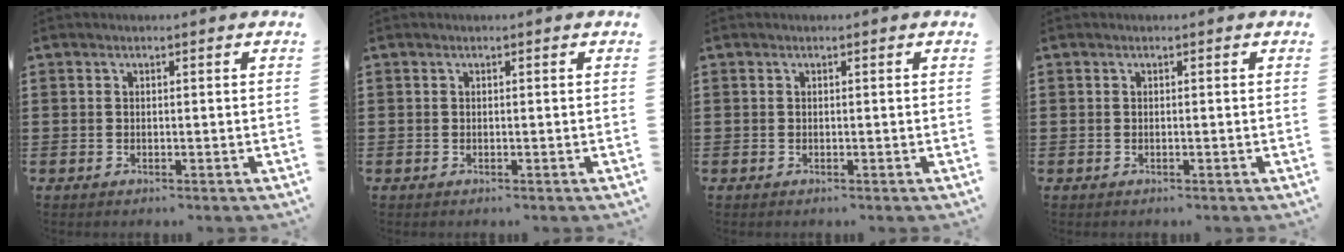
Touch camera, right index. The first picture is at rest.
{"total": 0.0}
{"total": 0.0}
{"total": 0.0}